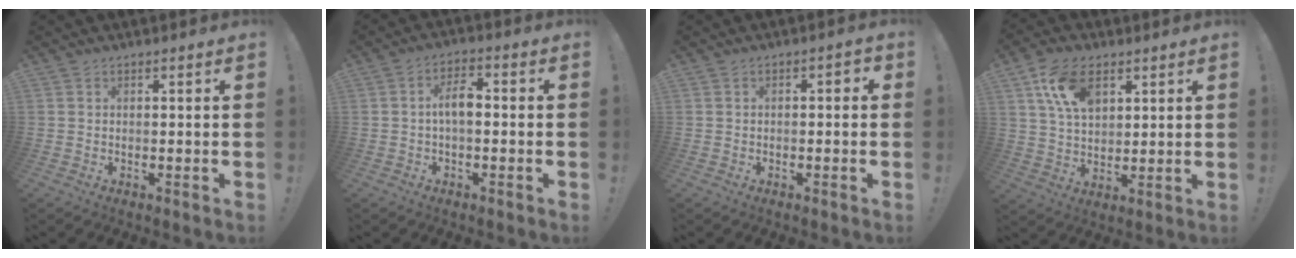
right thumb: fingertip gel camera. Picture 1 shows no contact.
{"total": 6.8, "force": [-0.3, 3.1, 6.0], "torque": [-0.107, 0.011, -0.008]}
{"total": 2.0, "force": [-1.3, 1.0, 1.2], "torque": [-0.009, 0.008, -0.026]}
{"total": 12.8, "force": [6.2, 7.8, 8.0], "torque": [-0.135, -0.010, 0.118]}